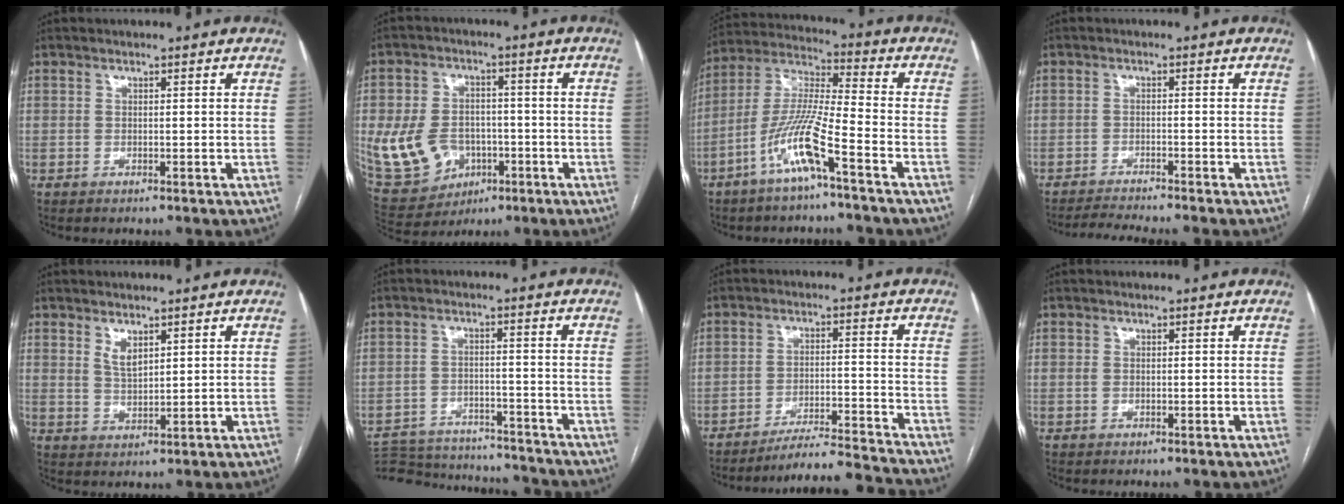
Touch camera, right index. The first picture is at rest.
{"total": 13.9, "force": [-3.2, 10.7, 8.3], "torque": [-0.192, 0.014, -0.030]}
{"total": 11.4, "force": [-5.9, 0.4, 9.7], "torque": [-0.204, 0.000, -0.121]}
{"total": 5.0, "force": [-4.6, -1.0, 1.6], "torque": [-0.026, -0.014, -0.075]}
{"total": 3.0, "force": [1.9, 1.1, 2.0], "torque": [-0.041, -0.006, 0.045]}
{"total": 18.3, "force": [-17.1, 3.9, 5.3], "torque": [-0.127, -0.009, -0.243]}
{"total": 11.0, "force": [-10.6, -2.3, 1.9], "torque": [-0.018, -0.002, -0.171]}
{"total": 0.8, "force": [0.2, 0.6, 0.4], "torque": [-0.007, 0.002, 0.004]}